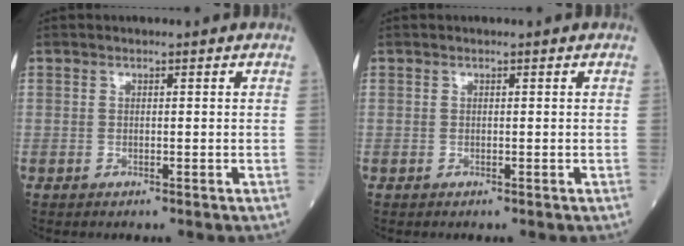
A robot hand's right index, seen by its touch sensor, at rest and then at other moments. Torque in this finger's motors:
{"motor_torque": [0.00, 0.00, 0.00, 0.00]}